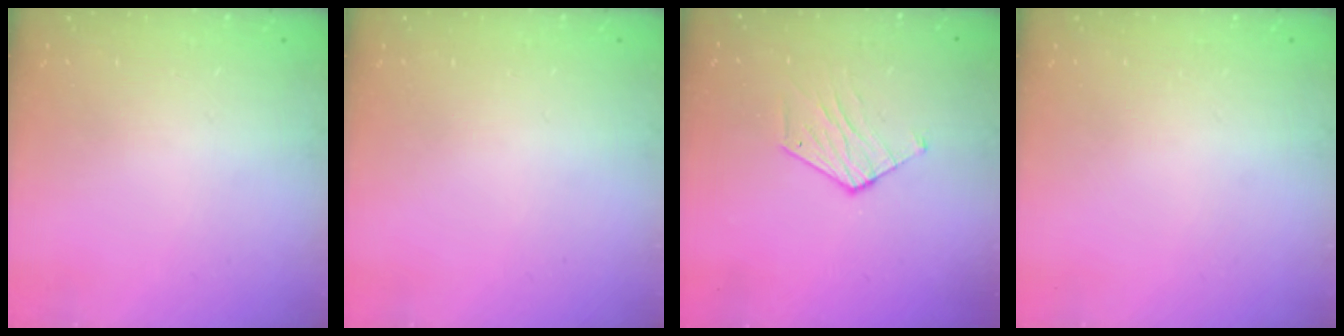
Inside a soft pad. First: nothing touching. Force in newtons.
{"total": 0.0}
{"total": 6.3, "press": 6.3, "slide": 0.5}
{"total": 0.0}